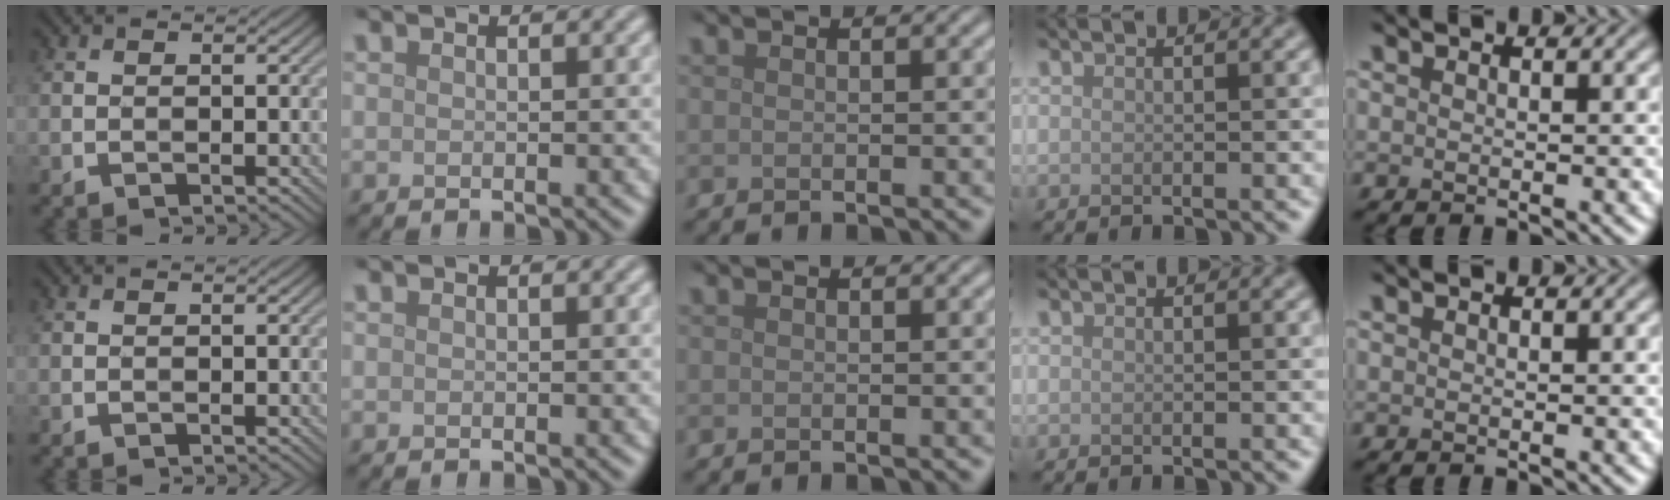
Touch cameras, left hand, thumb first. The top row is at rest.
{}